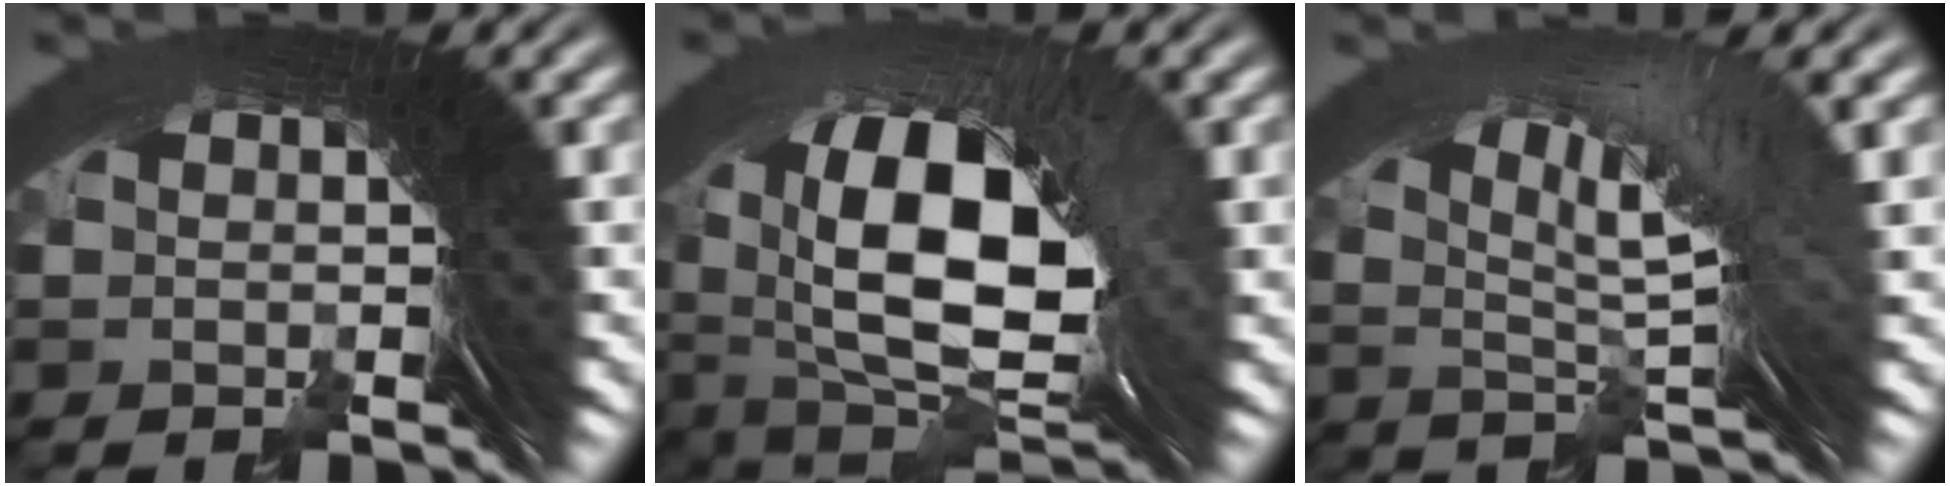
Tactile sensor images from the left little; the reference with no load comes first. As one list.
[{"total": 11.2, "force": [-0.5, 6.6, 9.1], "torque": [-0.166, -0.038, 0.018]}, {"total": 5.0, "force": [2.1, 0.4, 4.5], "torque": [-0.064, 0.014, 0.035]}]